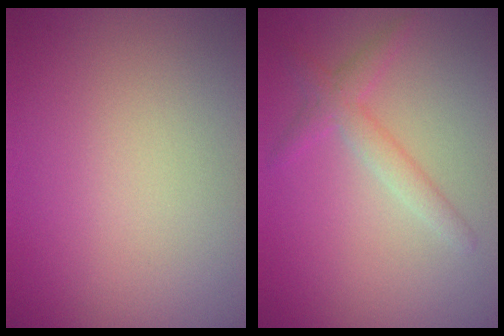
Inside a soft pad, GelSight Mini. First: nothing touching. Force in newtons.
{"total": 2.3, "press": 2.3, "slide": 0.1}